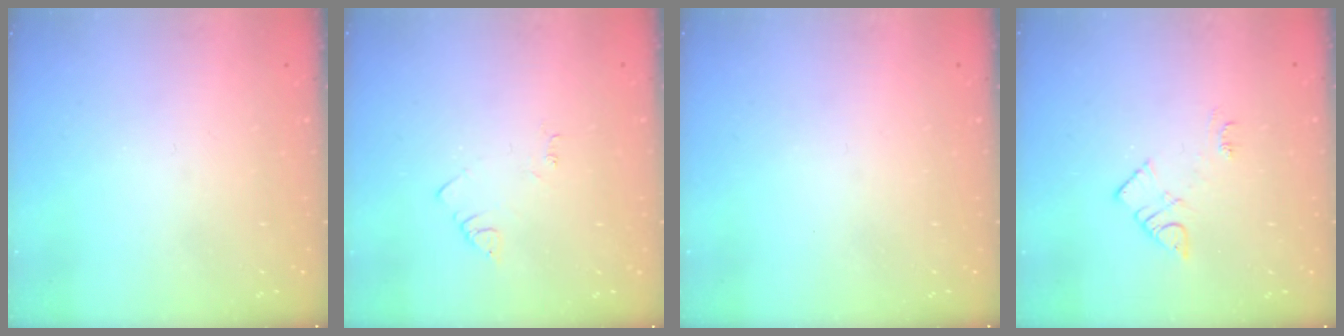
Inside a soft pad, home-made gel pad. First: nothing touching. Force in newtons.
{"total": 2.7, "press": 2.7, "slide": 0.4}
{"total": 0.0}
{"total": 5.6, "press": 5.5, "slide": 0.6}